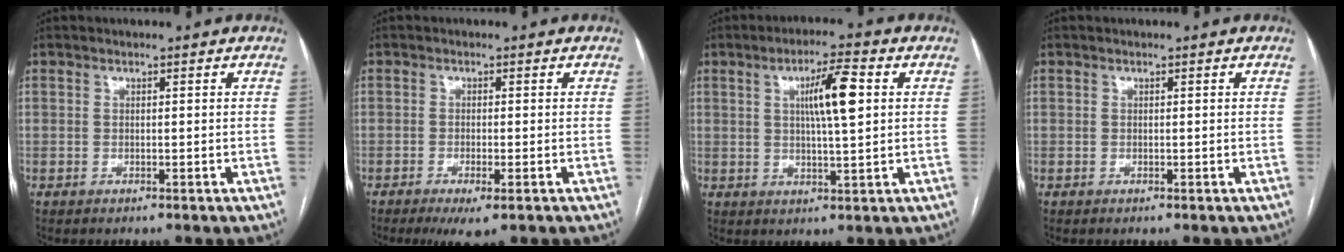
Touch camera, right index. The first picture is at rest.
{"total": 4.1, "force": [-2.3, 0.7, 3.3], "torque": [-0.052, -0.011, -0.034]}
{"total": 7.7, "force": [1.9, 0.7, 7.4], "torque": [-0.129, 0.006, 0.031]}
{"total": 0.0}